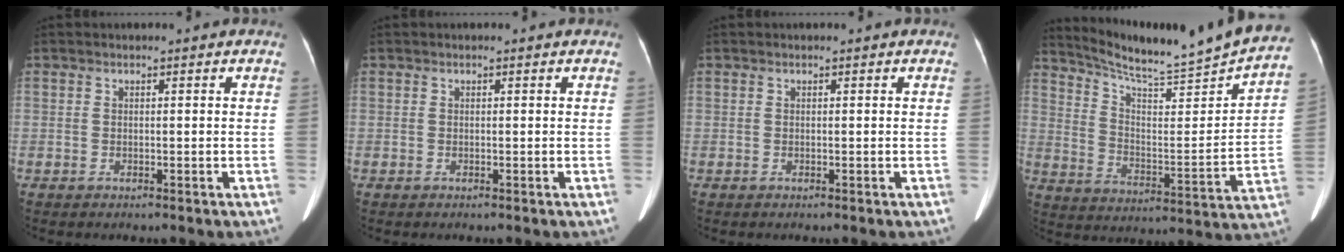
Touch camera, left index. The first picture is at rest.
{"total": 0.0}
{"total": 0.0}
{"total": 22.3, "force": [20.5, -1.0, 8.5], "torque": [-0.146, -0.071, 0.291]}